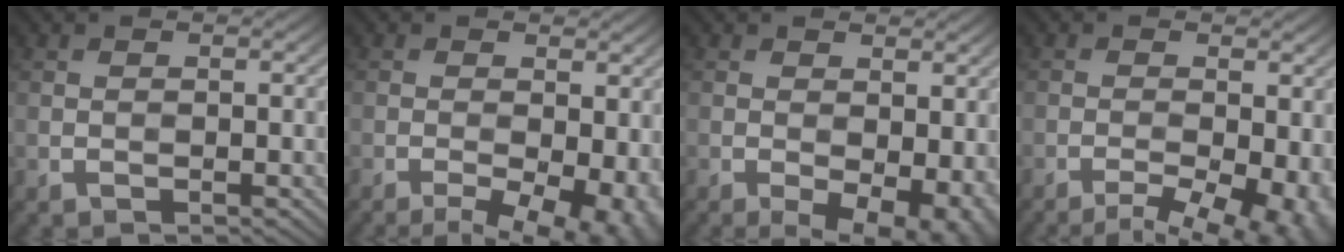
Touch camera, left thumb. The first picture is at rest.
{"total": 10.4, "force": [-3.9, 4.6, 8.5], "torque": [-0.114, -0.020, -0.041]}
{"total": 7.5, "force": [-1.9, 3.9, 6.1], "torque": [-0.080, -0.015, -0.022]}
{"total": 10.6, "force": [-5.7, 4.0, 7.9], "torque": [-0.096, -0.013, -0.063]}